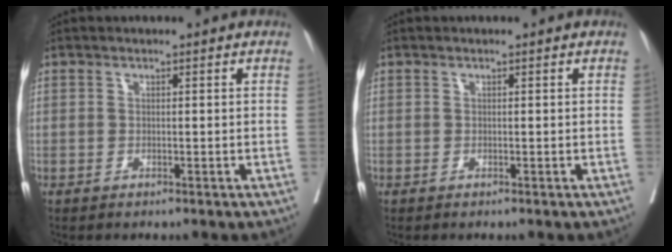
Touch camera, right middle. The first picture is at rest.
{"total": 0.0}